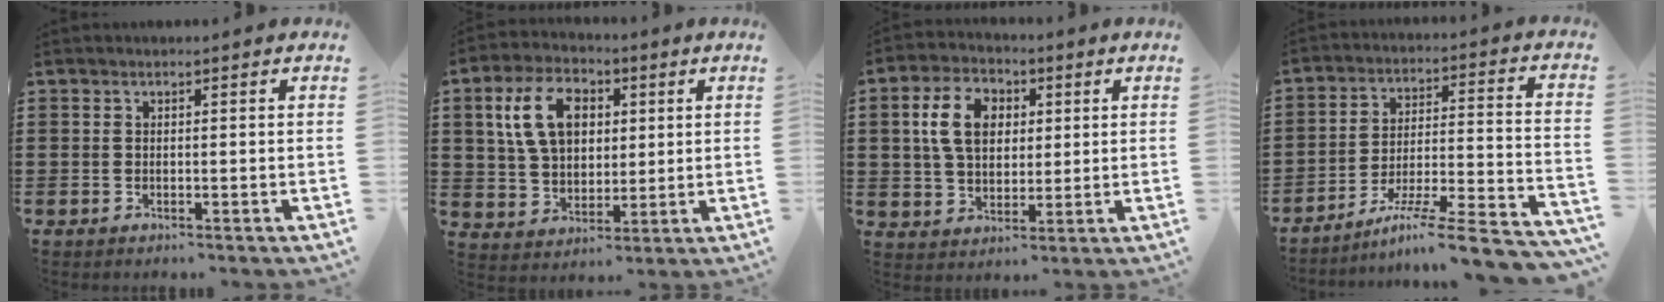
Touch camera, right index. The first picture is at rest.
{"total": 10.7, "force": [3.2, 7.2, 7.2], "torque": [-0.152, 0.012, 0.052]}
{"total": 8.7, "force": [2.0, 6.1, 5.9], "torque": [-0.131, 0.012, 0.027]}
{"total": 9.1, "force": [-7.3, 0.2, 5.4], "torque": [-0.085, -0.002, -0.144]}